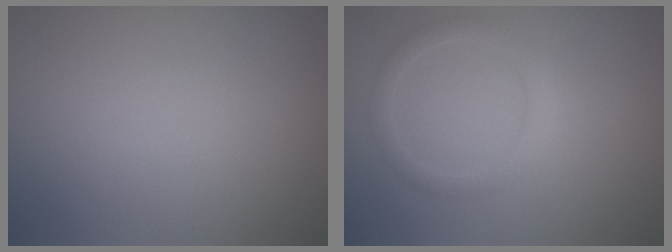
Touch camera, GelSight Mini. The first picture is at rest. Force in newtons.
{"total": 2.0, "press": 2.0, "slide": 0.1}